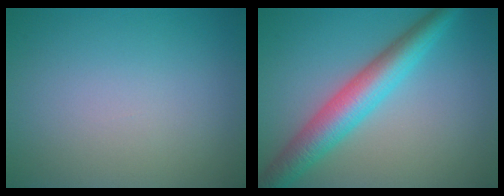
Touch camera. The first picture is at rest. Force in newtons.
{"total": 6.1, "press": 6.1, "slide": 0.2}